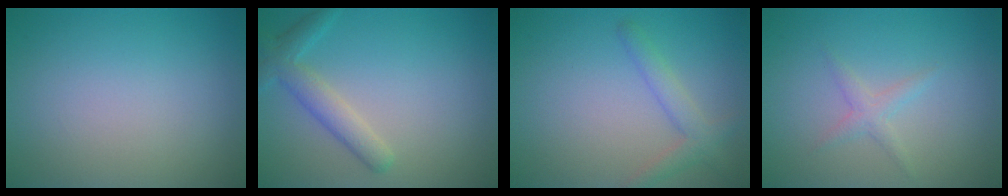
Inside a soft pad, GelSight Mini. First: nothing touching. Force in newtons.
{"total": 2.1, "press": 2.1, "slide": 0.3}
{"total": 2.4, "press": 2.4, "slide": 0.2}
{"total": 1.3, "press": 1.3, "slide": 0.1}